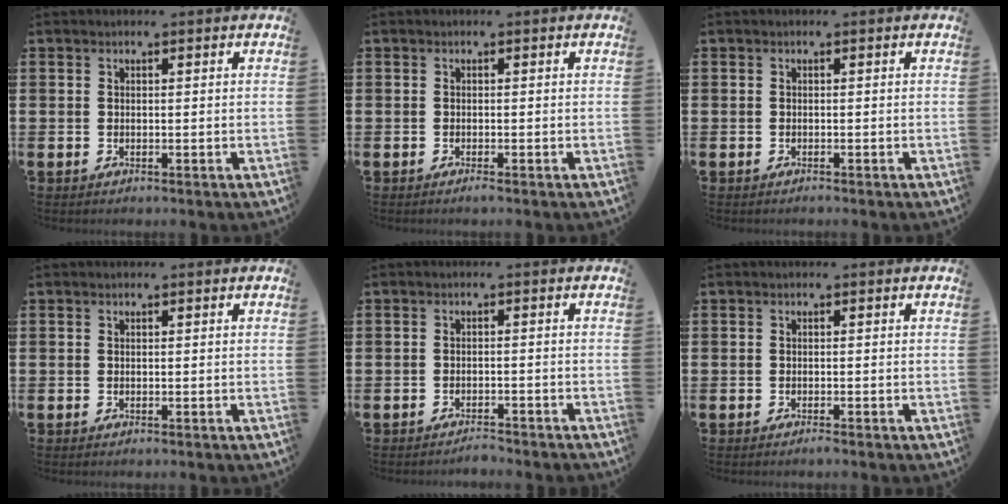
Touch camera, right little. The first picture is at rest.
{"total": 0.7, "force": [-0.5, 0.0, 0.5], "torque": [-0.009, -0.003, -0.009]}
{"total": 0.0}
{"total": 0.0}
{"total": 1.4, "force": [-1.4, 0.0, 0.1], "torque": [-0.006, 0.004, -0.030]}
{"total": 0.5, "force": [-0.4, 0.0, 0.3], "torque": [-0.006, -0.004, -0.008]}